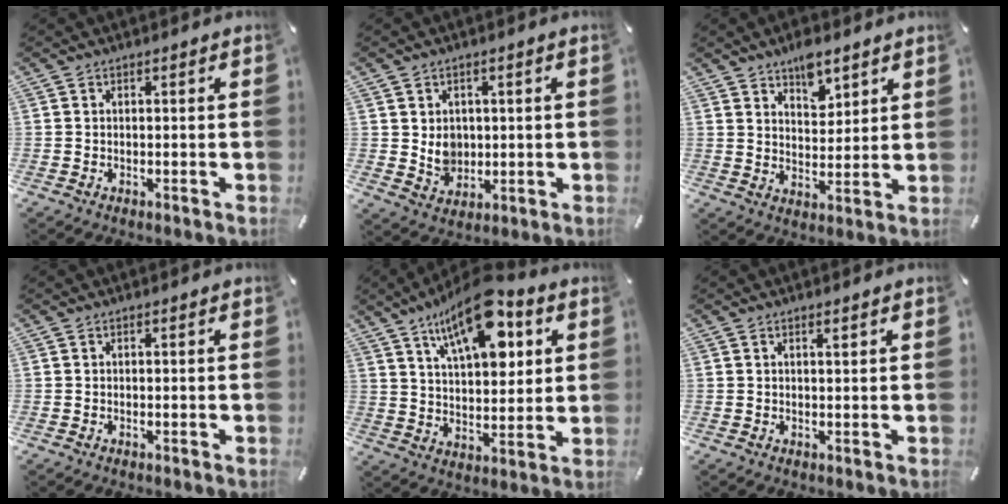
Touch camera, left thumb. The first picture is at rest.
{"total": 5.5, "force": [1.1, 5.1, 1.5], "torque": [-0.008, -0.001, 0.019]}
{"total": 7.2, "force": [5.6, 3.9, 2.5], "torque": [-0.019, -0.034, 0.096]}
{"total": 0.0}
{"total": 17.3, "force": [9.6, 7.9, 12.1], "torque": [-0.194, -0.037, 0.159]}
{"total": 1.1, "force": [0.7, 0.2, 0.8], "torque": [-0.016, 0.000, 0.012]}